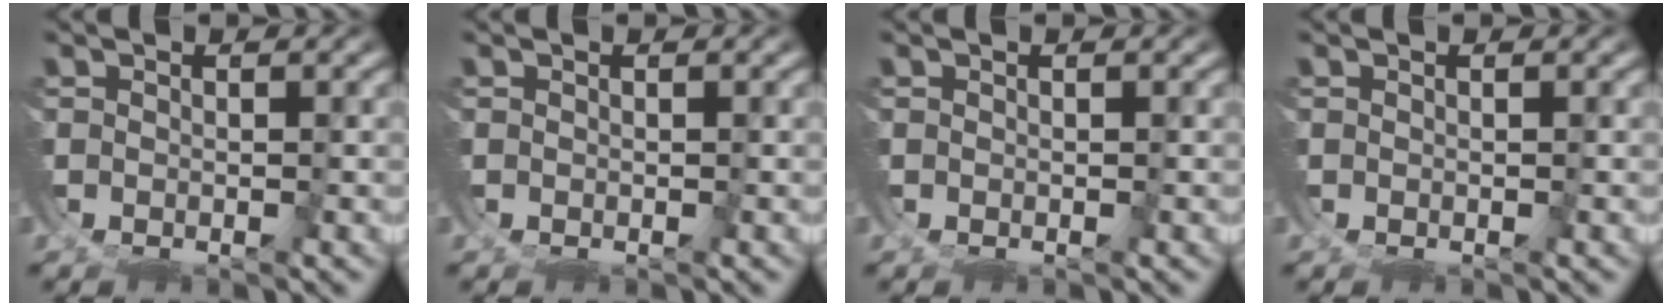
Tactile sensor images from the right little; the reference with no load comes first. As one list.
[{"total": 0.0}, {"total": 0.0}, {"total": 0.0}]